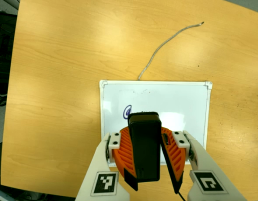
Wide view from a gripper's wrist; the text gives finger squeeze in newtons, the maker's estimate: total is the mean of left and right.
{"total": 11.2, "left": 11.5, "right": 10.9}